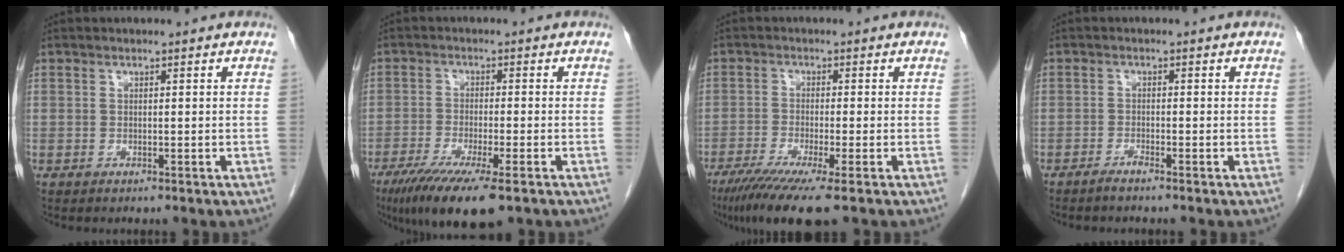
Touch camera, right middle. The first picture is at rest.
{"total": 11.2, "force": [-7.3, 1.4, 8.5], "torque": [-0.141, -0.027, -0.115]}
{"total": 9.2, "force": [-6.2, 0.0, 6.8], "torque": [-0.110, -0.025, -0.101]}
{"total": 1.5, "force": [-1.3, -0.2, 0.7], "torque": [-0.018, -0.001, -0.028]}